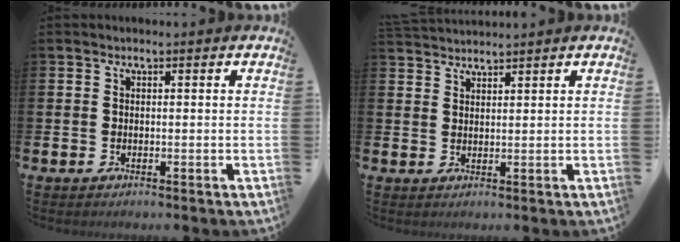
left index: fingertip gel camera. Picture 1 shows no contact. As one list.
[{"total": 2.1, "force": [2.1, 0.1, -0.2], "torque": [-0.001, -0.007, 0.039]}]